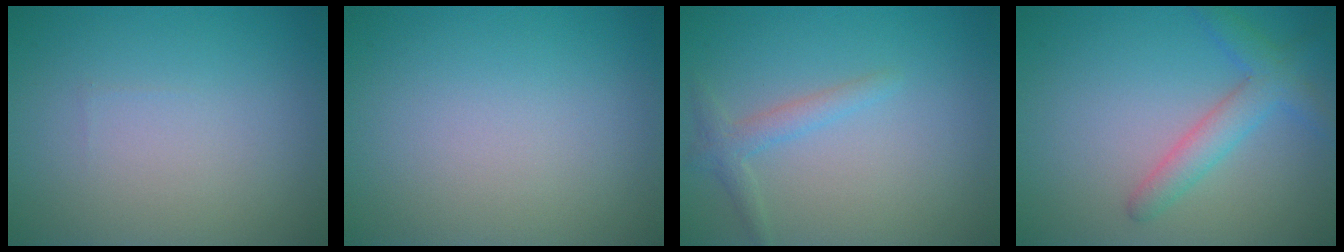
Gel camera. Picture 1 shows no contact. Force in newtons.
{"total": 0.0}
{"total": 1.8, "press": 1.8, "slide": 0.1}
{"total": 2.2, "press": 2.2, "slide": 0.2}